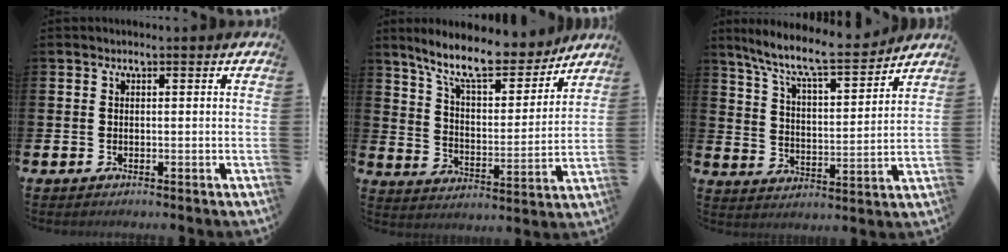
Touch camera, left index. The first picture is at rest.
{"total": 11.3, "force": [9.7, 2.8, 5.0], "torque": [-0.124, -0.057, 0.170]}
{"total": 8.9, "force": [8.0, 1.2, 3.7], "torque": [-0.102, -0.054, 0.134]}